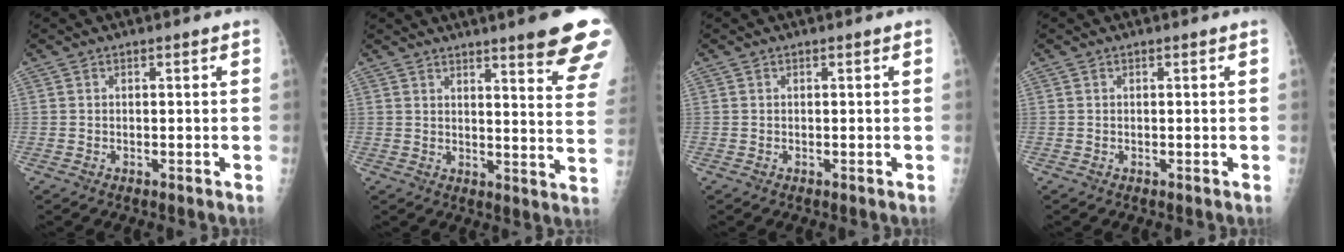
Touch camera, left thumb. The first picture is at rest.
{"total": 16.4, "force": [11.7, 1.8, 11.3], "torque": [-0.115, -0.064, 0.135]}
{"total": 0.0}
{"total": 0.0}